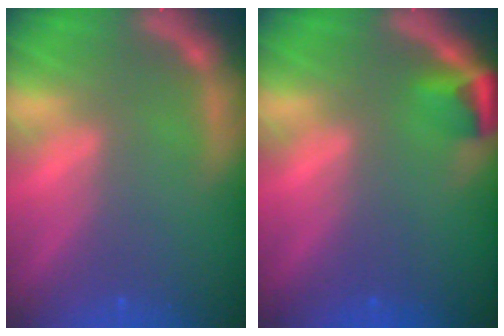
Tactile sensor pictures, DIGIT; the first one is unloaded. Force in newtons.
{"total": 2.4}